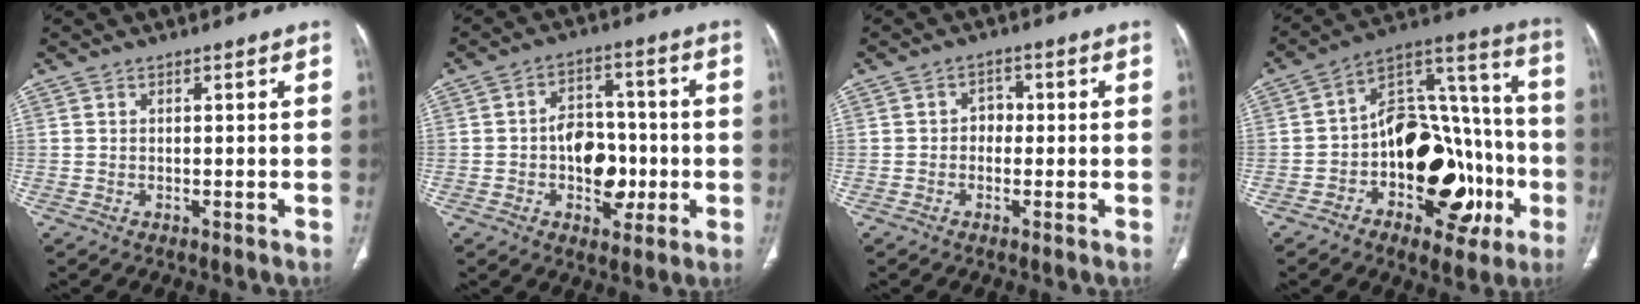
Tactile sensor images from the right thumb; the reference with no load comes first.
{"total": 10.4, "force": [-1.7, 7.2, 7.3], "torque": [-0.064, 0.025, -0.023]}
{"total": 2.6, "force": [-0.3, 2.2, 1.4], "torque": [0.000, 0.011, -0.014]}
{"total": 24.6, "force": [-7.0, 14.6, 18.5], "torque": [-0.223, 0.062, -0.099]}